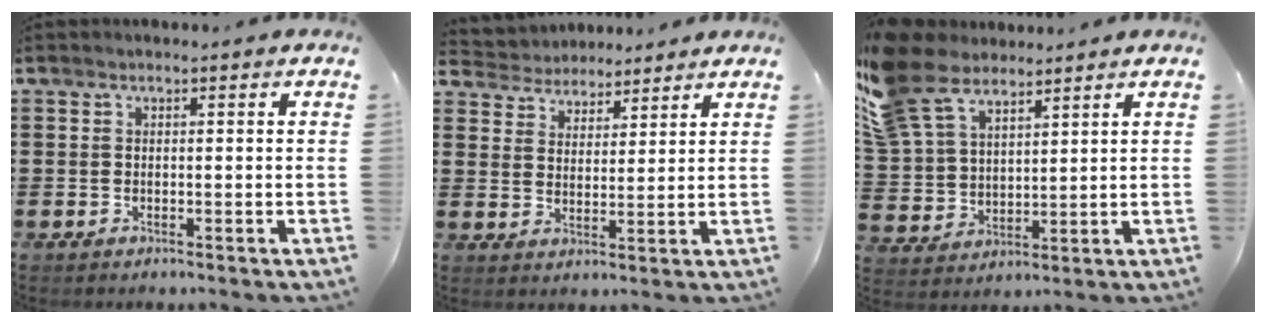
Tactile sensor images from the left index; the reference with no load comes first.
{"total": 4.1, "force": [3.9, 1.2, -0.5], "torque": [-0.013, -0.014, 0.070]}
{"total": 11.1, "force": [8.3, 5.5, 4.9], "torque": [-0.146, -0.024, 0.161]}